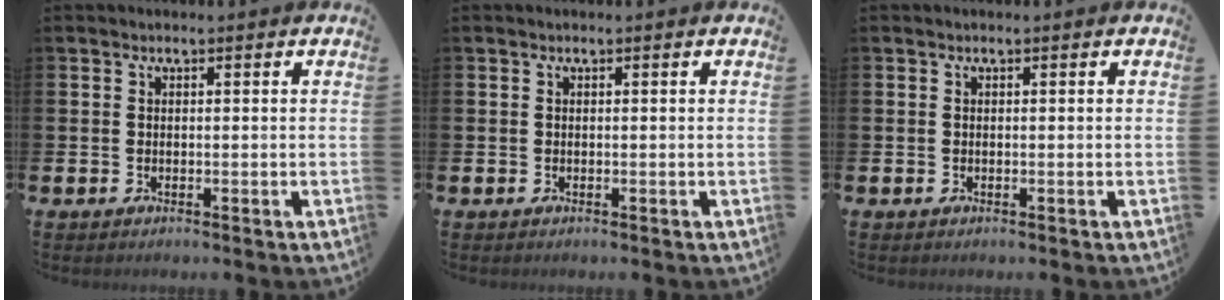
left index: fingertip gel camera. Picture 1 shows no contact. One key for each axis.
{"total": 0.0}
{"total": 0.0}